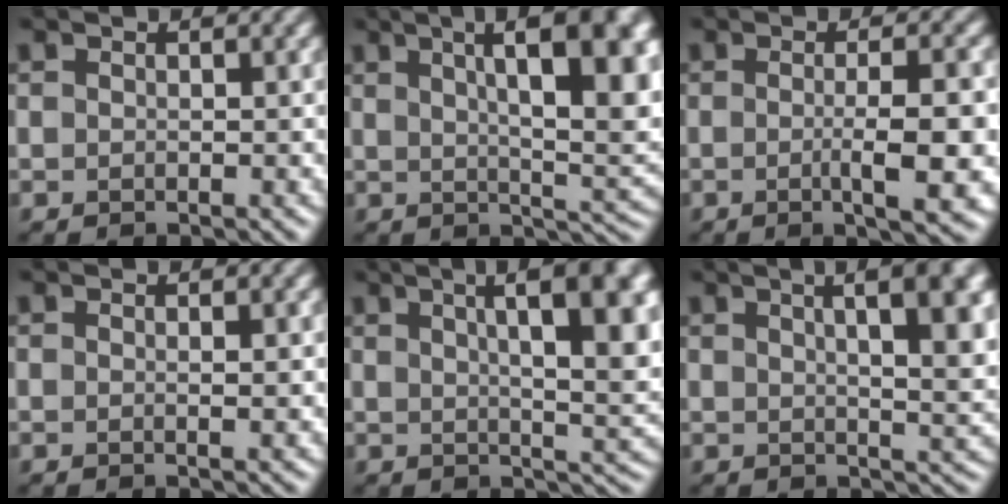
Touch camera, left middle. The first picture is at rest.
{"total": 13.9, "force": [4.6, 4.7, 12.2], "torque": [-0.130, 0.019, 0.062]}
{"total": 6.6, "force": [-0.8, 1.6, 6.4], "torque": [-0.088, -0.004, -0.007]}
{"total": 1.3, "force": [0.1, 0.3, 1.3], "torque": [-0.014, 0.002, -0.001]}
{"total": 12.4, "force": [4.2, 4.0, 10.9], "torque": [-0.112, 0.020, 0.053]}
{"total": 11.5, "force": [4.4, 4.5, 9.6], "torque": [-0.082, 0.047, 0.039]}